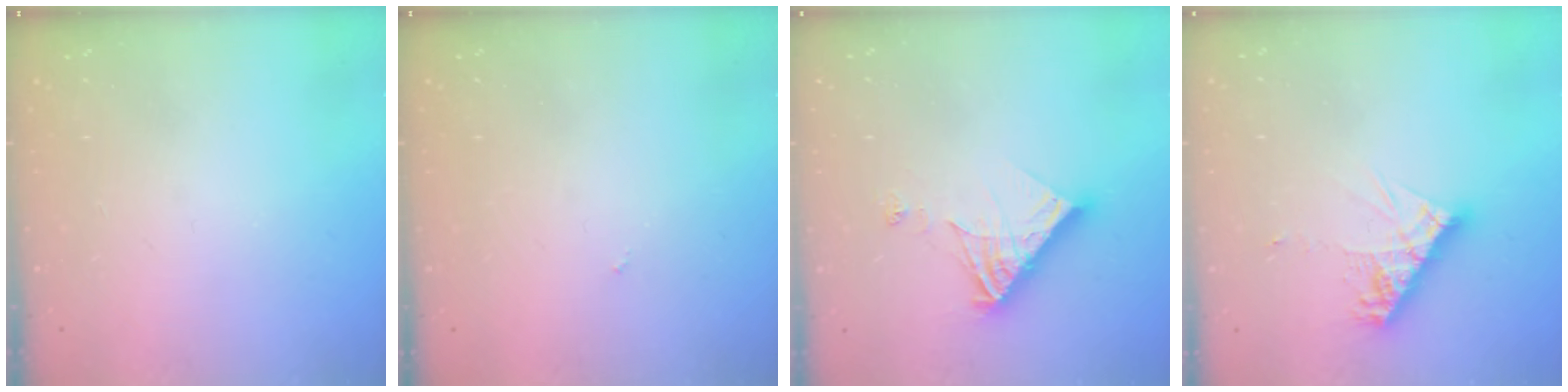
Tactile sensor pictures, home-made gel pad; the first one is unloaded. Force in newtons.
{"total": 0.0}
{"total": 12.6, "press": 12.6, "slide": 1.4}
{"total": 9.6, "press": 9.6, "slide": 0.7}